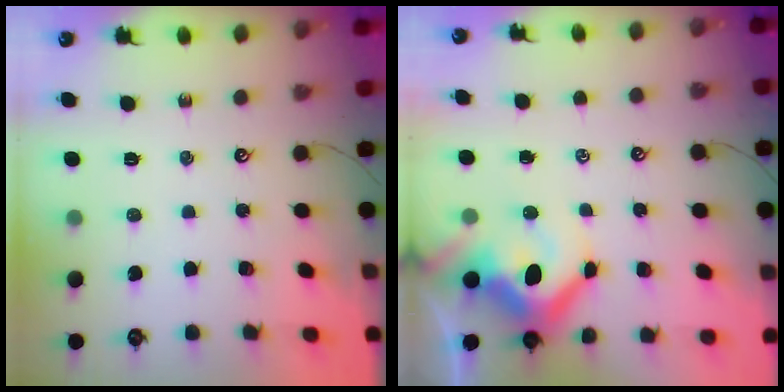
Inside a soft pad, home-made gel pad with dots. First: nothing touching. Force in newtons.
{"total": 11.2, "press": 11.1, "slide": 1.8}